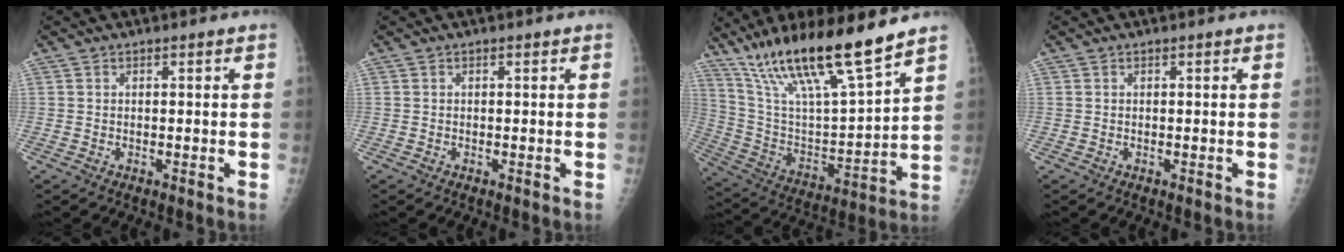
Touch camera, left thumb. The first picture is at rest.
{"total": 0.0}
{"total": 21.3, "force": [15.6, 2.9, 14.2], "torque": [-0.240, -0.063, 0.292]}
{"total": 0.0}